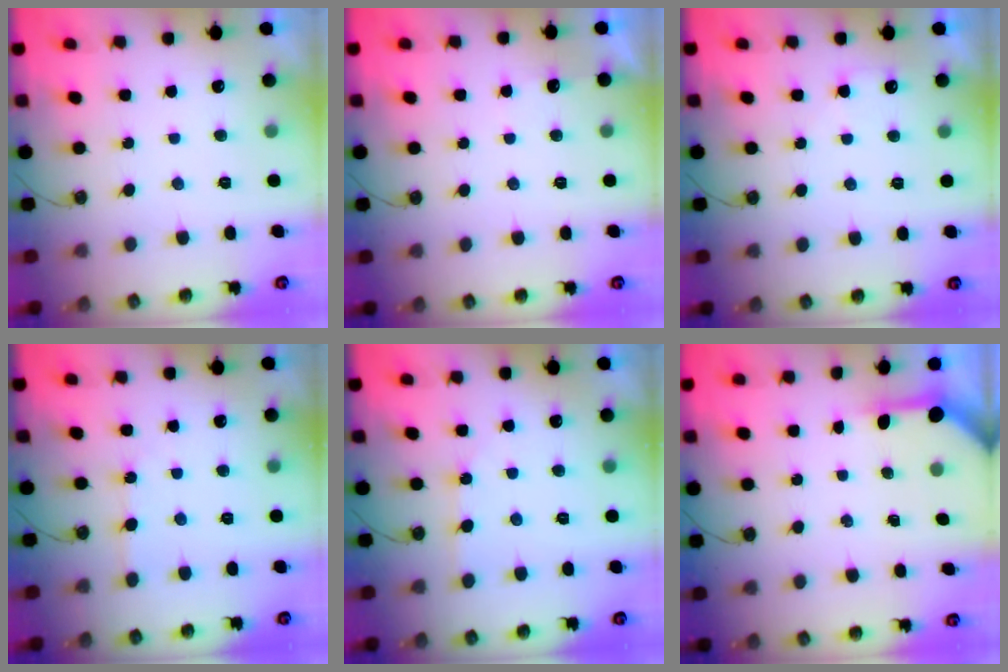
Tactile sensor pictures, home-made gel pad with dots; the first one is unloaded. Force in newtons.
{"total": 2.1, "press": 2.1, "slide": 0.4}
{"total": 3.9, "press": 3.9, "slide": 0.6}
{"total": 2.5, "press": 2.5, "slide": 0.4}
{"total": 3.6, "press": 3.5, "slide": 0.6}
{"total": 3.6, "press": 3.5, "slide": 0.4}